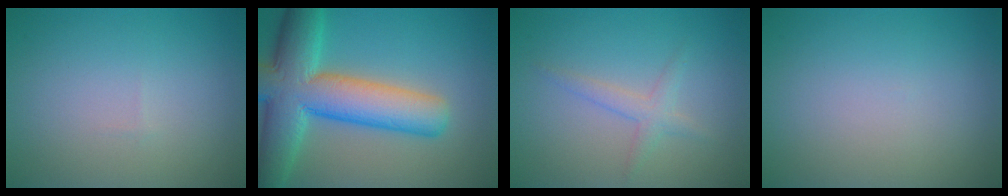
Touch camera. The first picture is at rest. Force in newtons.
{"total": 11.5, "press": 11.5, "slide": 0.5}
{"total": 1.8, "press": 1.8, "slide": 0.0}
{"total": 0.0}